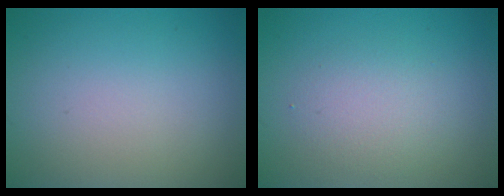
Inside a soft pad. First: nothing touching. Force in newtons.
{"total": 2.5, "press": 2.4, "slide": 0.1}